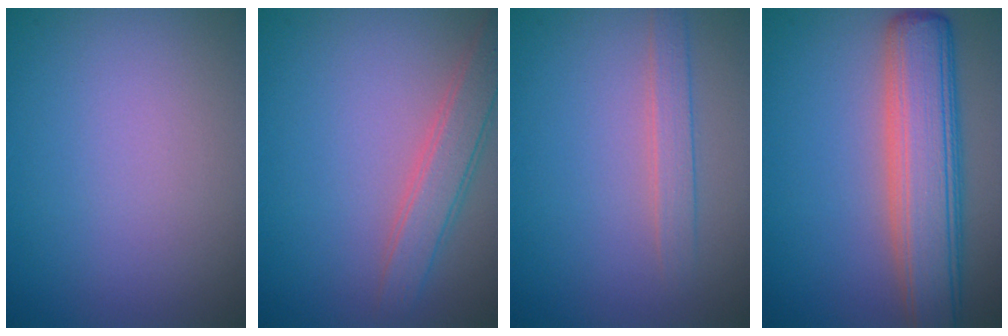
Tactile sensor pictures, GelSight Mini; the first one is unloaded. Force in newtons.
{"total": 3.2, "press": 3.2, "slide": 0.1}
{"total": 1.8, "press": 1.8, "slide": 0.2}
{"total": 7.0, "press": 7.0, "slide": 0.6}